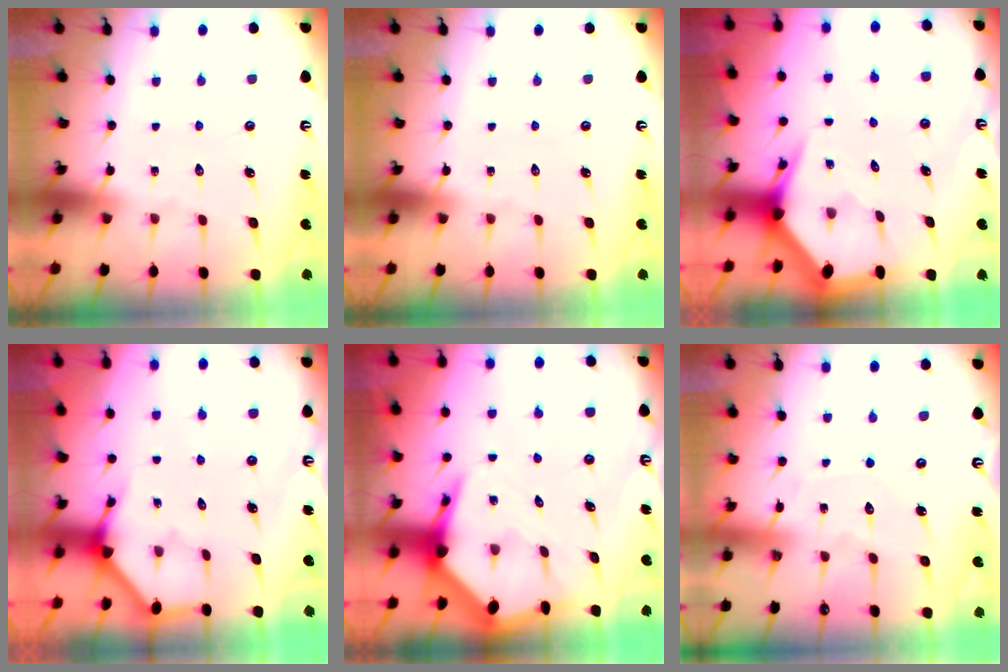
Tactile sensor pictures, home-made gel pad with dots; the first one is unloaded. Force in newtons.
{"total": 0.0}
{"total": 3.9, "press": 3.9, "slide": 0.1}
{"total": 4.2, "press": 4.2, "slide": 0.4}
{"total": 7.1, "press": 7.1, "slide": 0.9}
{"total": 3.9, "press": 3.9, "slide": 0.1}